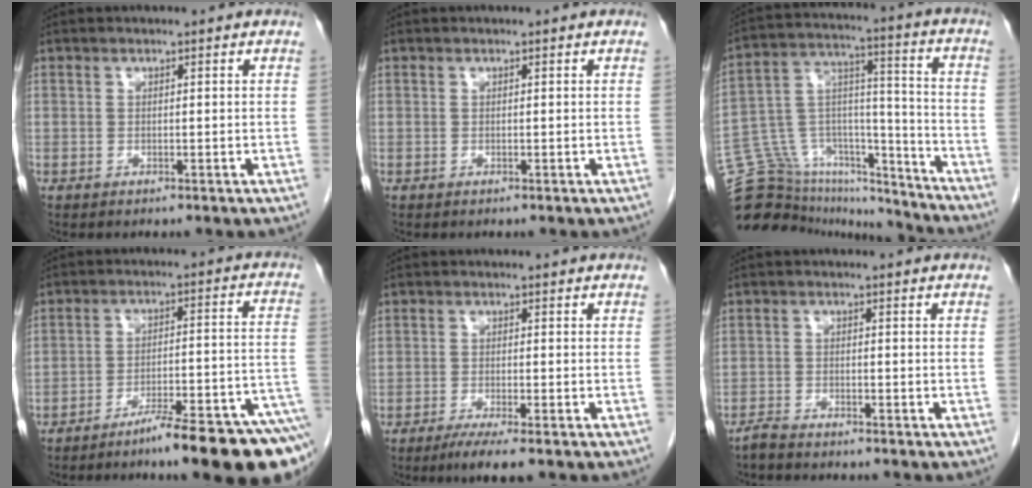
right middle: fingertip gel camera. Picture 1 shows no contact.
{"total": 0.0}
{"total": 24.1, "force": [-21.6, 8.4, 6.4], "torque": [-0.160, 0.059, -0.333]}
{"total": 15.6, "force": [-11.2, 0.0, 10.8], "torque": [-0.090, 0.021, -0.167]}
{"total": 4.8, "force": [-3.4, 0.7, 3.4], "torque": [-0.051, -0.011, -0.050]}
{"total": 3.4, "force": [-3.2, 0.5, 1.0], "torque": [-0.019, -0.008, -0.048]}